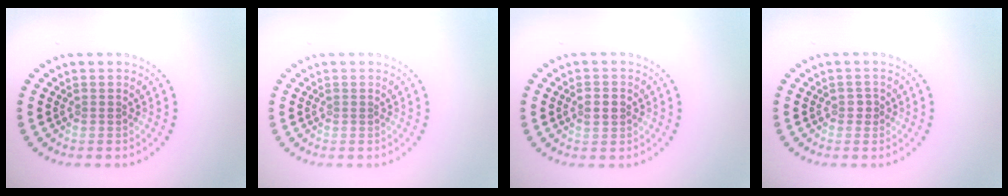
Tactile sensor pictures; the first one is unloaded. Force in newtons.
{"total": 0.0}
{"total": 2.1, "press": 2.1, "slide": 0.0}
{"total": 0.7, "press": 0.7, "slide": 0.3}